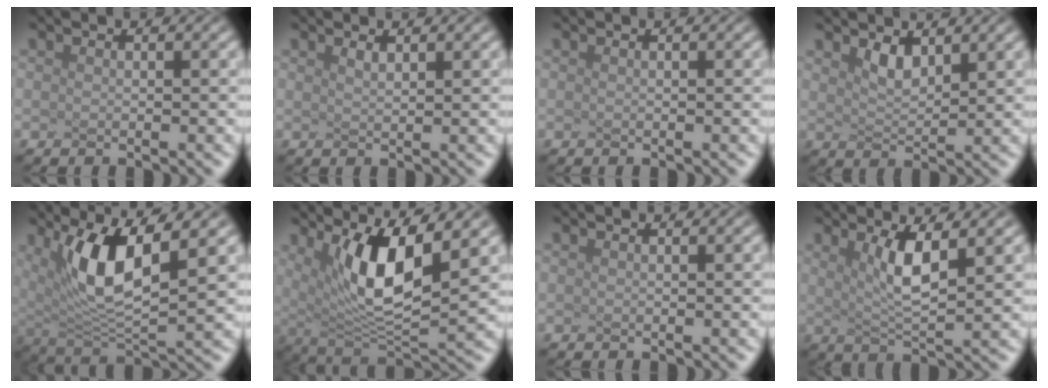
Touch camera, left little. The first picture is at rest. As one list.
[{"total": 1.0, "force": [-0.4, -0.8, -0.6], "torque": [-0.009, -0.006, 0.022]}, {"total": 0.0}, {"total": 0.7, "force": [-0.1, -0.7, -0.1], "torque": [-0.035, -0.024, 0.046]}, {"total": 5.6, "force": [1.2, 1.4, 5.3], "torque": [-0.142, -0.028, 0.067]}, {"total": 6.0, "force": [1.5, 1.2, 5.7], "torque": [-0.134, -0.028, 0.076]}, {"total": 0.0}, {"total": 2.4, "force": [-0.3, -0.5, 2.3], "torque": [-0.080, -0.019, 0.043]}]